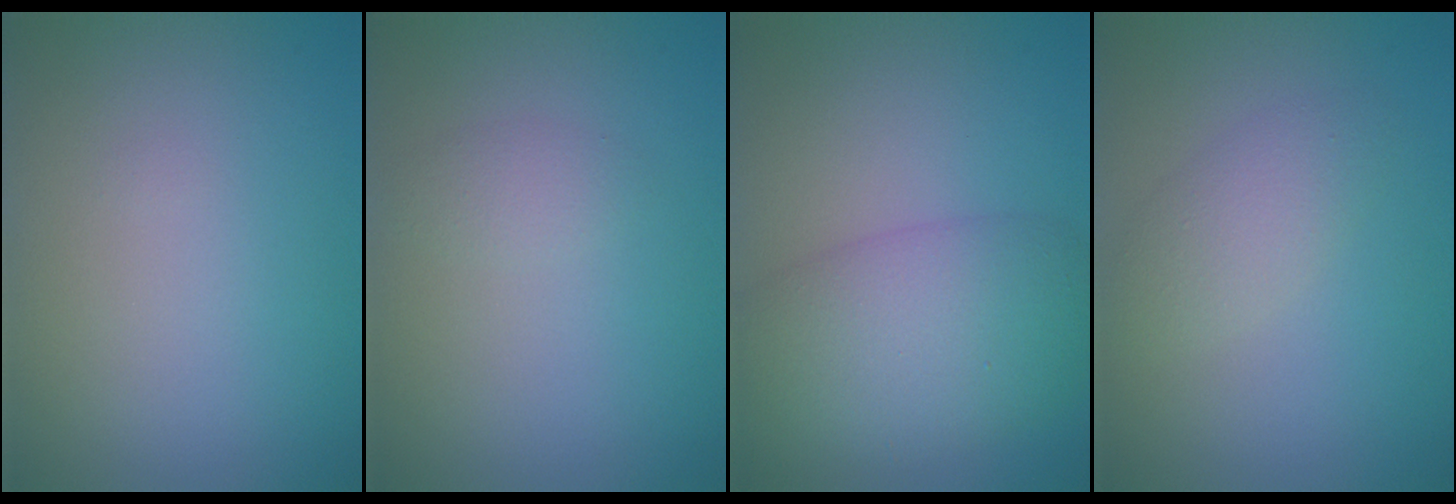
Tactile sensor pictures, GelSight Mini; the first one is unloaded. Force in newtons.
{"total": 1.1, "press": 1.1, "slide": 0.1}
{"total": 7.3, "press": 7.3, "slide": 0.3}
{"total": 2.5, "press": 2.5, "slide": 0.0}